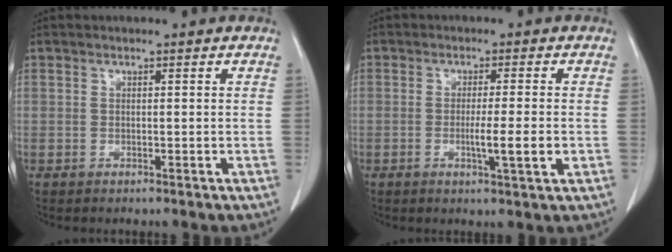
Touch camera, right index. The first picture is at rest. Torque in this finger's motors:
{"motor_torque": [0.96, -0.38, 0.48, 0.06]}